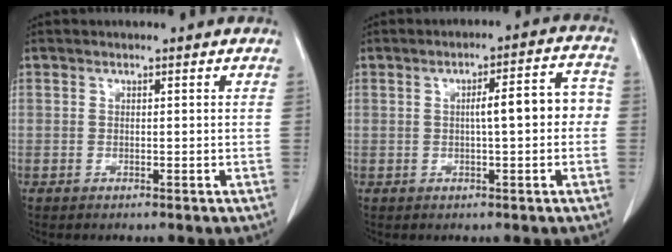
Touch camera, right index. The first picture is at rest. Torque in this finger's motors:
{"motor_torque": [1.05, -0.14, 0.52, 0.14]}